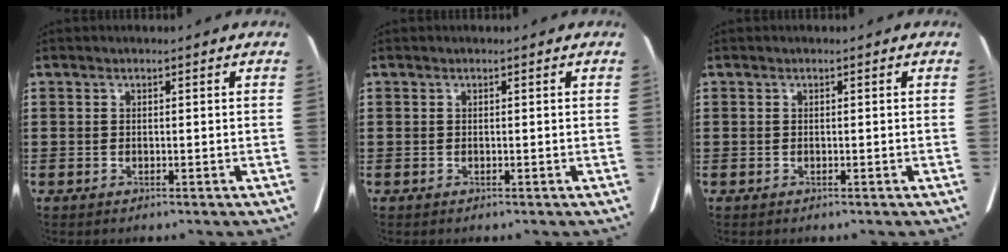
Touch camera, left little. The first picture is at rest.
{"total": 0.0}
{"total": 0.0}